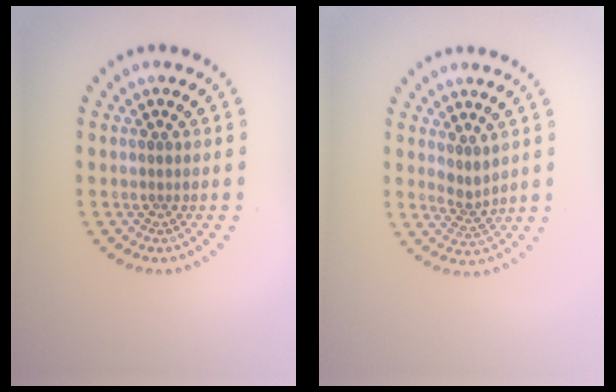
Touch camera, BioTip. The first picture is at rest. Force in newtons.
{"total": 2.0, "press": 1.5, "slide": 1.3}